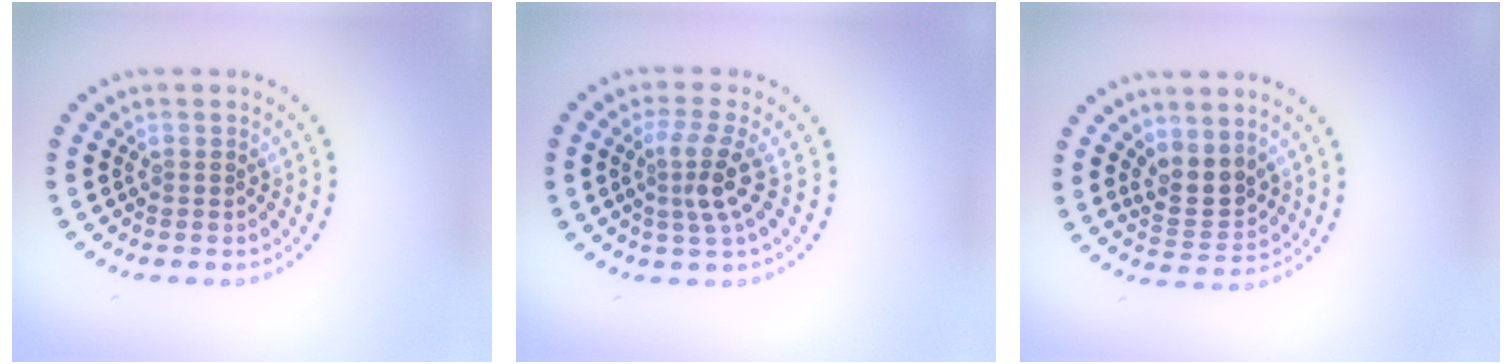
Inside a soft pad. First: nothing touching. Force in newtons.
{"total": 3.1, "press": 2.2, "slide": 2.2}
{"total": 3.1, "press": 2.8, "slide": 1.4}